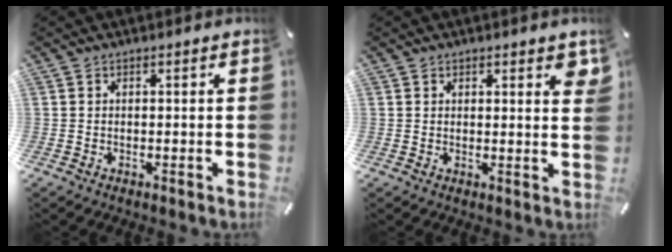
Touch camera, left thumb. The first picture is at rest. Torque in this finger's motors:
{"motor_torque": [0.82, 0.28, 0.00, 0.14, 0.01]}